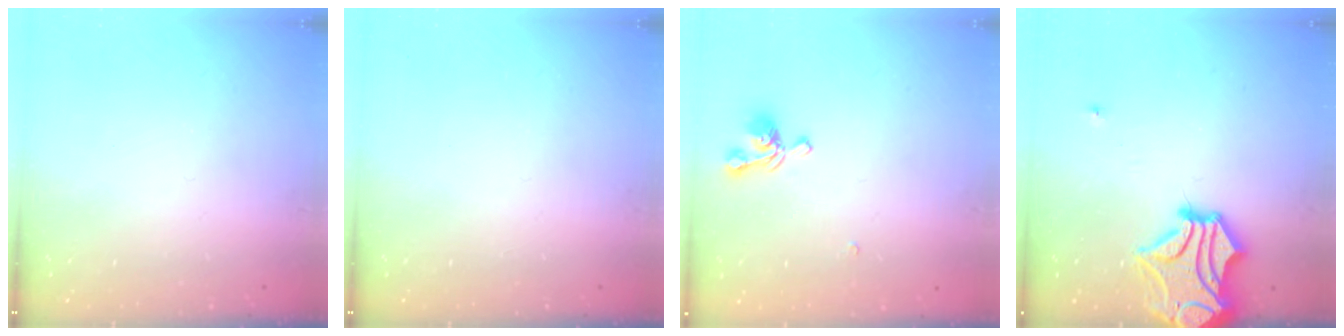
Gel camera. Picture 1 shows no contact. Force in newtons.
{"total": 0.0}
{"total": 1.6, "press": 1.3, "slide": 0.9}
{"total": 5.4, "press": 5.1, "slide": 1.9}